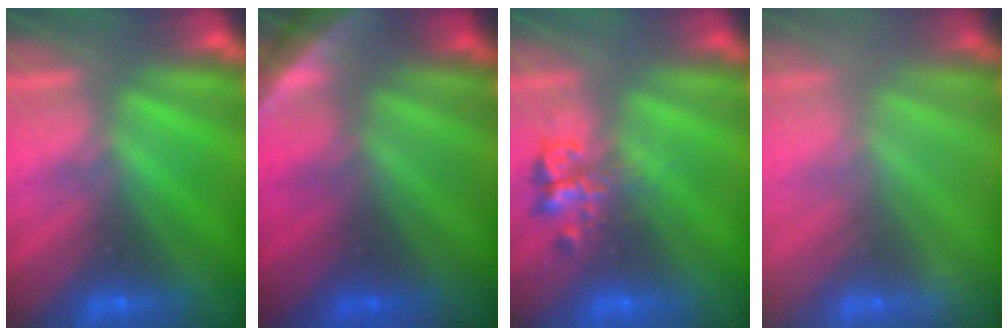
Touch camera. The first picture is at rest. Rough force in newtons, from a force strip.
{"total": 4.7}
{"total": 2.3}
{"total": 2.4}